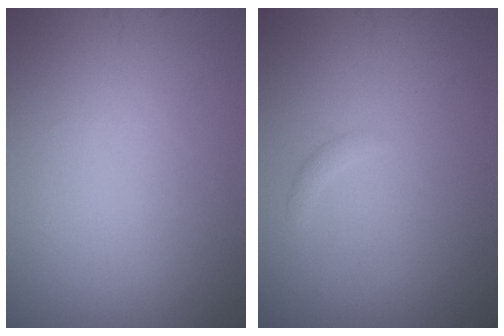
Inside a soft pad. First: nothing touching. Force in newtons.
{"total": 0.6, "press": 0.6, "slide": 0.1}